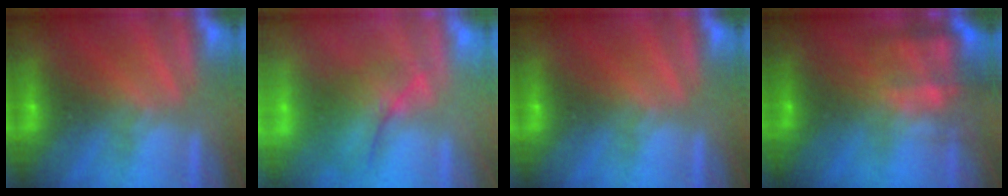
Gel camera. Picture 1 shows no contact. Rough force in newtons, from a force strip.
{"total": 2.3}
{"total": 0.0}
{"total": 5.8}